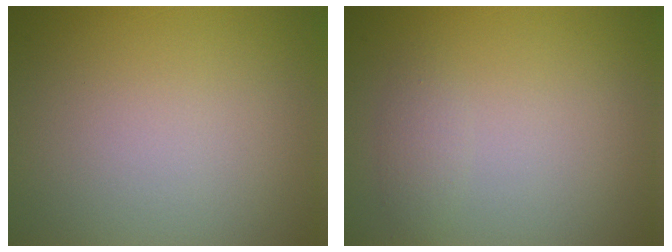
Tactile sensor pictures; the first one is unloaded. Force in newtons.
{"total": 1.1, "press": 1.1, "slide": 0.0}